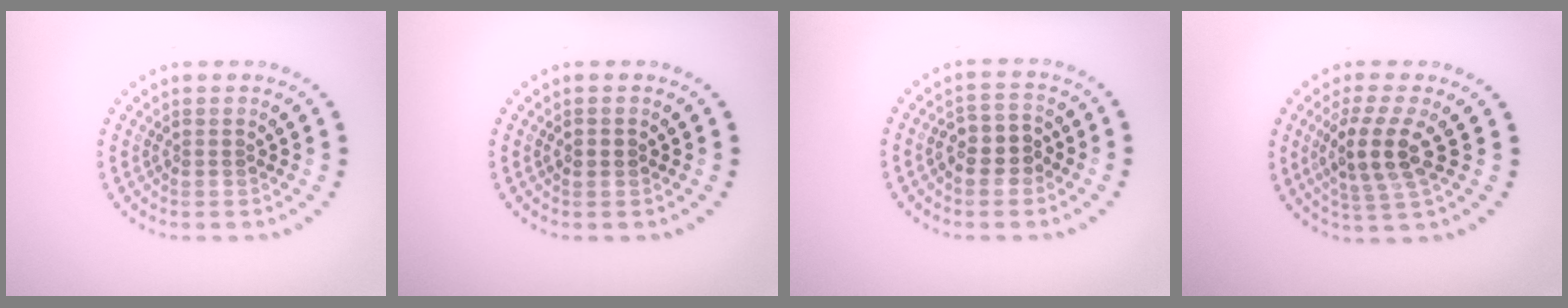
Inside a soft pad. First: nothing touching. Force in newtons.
{"total": 1.3, "press": 1.3, "slide": 0.3}
{"total": 2.9, "press": 2.7, "slide": 0.9}
{"total": 4.2, "press": 3.7, "slide": 2.0}